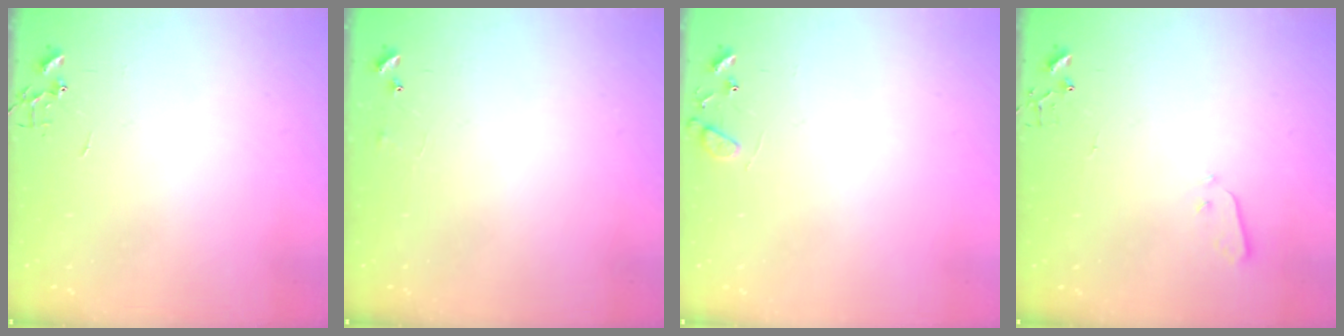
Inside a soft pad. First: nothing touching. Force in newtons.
{"total": 6.4, "press": 6.3, "slide": 0.5}
{"total": 9.0, "press": 9.0, "slide": 0.6}
{"total": 3.0, "press": 3.0, "slide": 0.3}